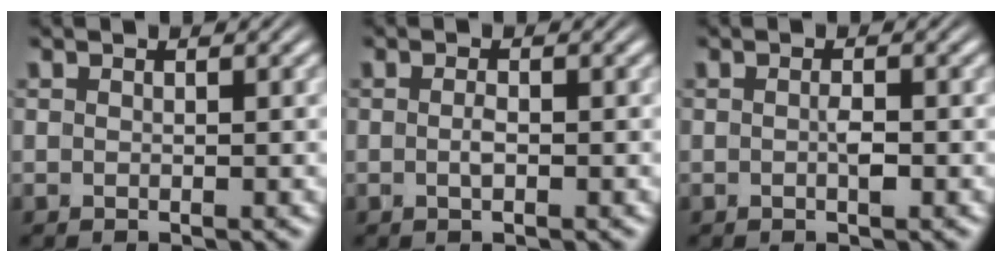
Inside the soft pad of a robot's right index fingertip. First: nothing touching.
{"total": 0.9, "force": [-0.3, -0.2, 0.8], "torque": [-0.013, -0.002, -0.007]}
{"total": 1.0, "force": [-0.2, 0.1, 1.0], "torque": [-0.015, -0.002, -0.007]}